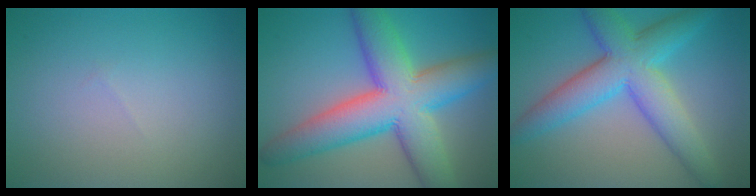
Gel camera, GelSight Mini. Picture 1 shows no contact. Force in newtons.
{"total": 11.4, "press": 11.4, "slide": 0.2}
{"total": 7.7, "press": 7.7, "slide": 0.1}